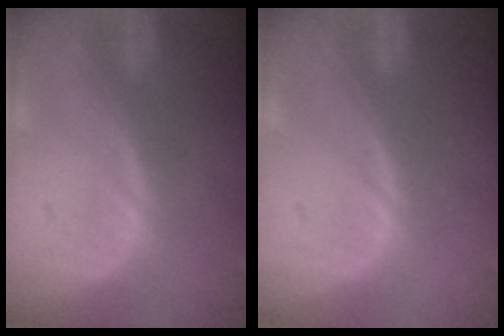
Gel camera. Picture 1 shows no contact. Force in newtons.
{"total": 0.0}